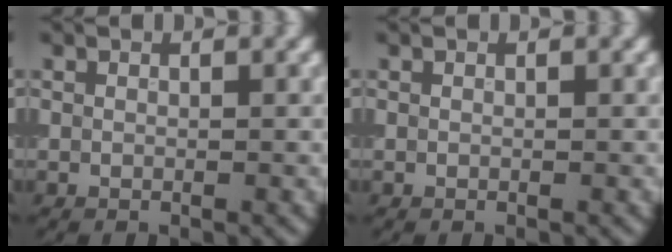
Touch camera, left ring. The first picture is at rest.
{"total": 0.0}